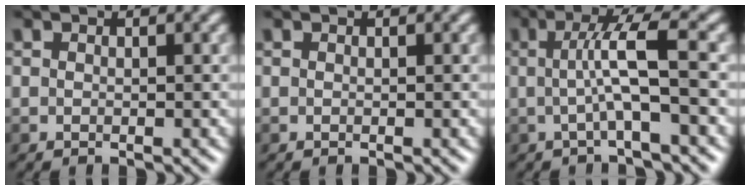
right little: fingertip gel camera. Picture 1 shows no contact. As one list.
[{"total": 0.0}, {"total": 3.9, "force": [-0.7, -0.4, 3.8], "torque": [-0.070, 0.015, -0.013]}]